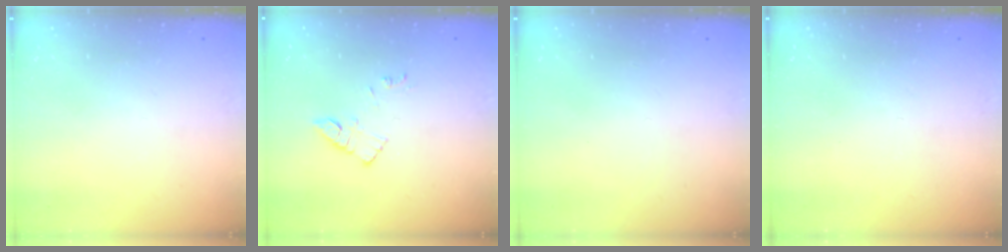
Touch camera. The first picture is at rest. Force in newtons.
{"total": 8.3, "press": 8.3, "slide": 0.6}
{"total": 1.5, "press": 1.5, "slide": 0.1}
{"total": 0.0}